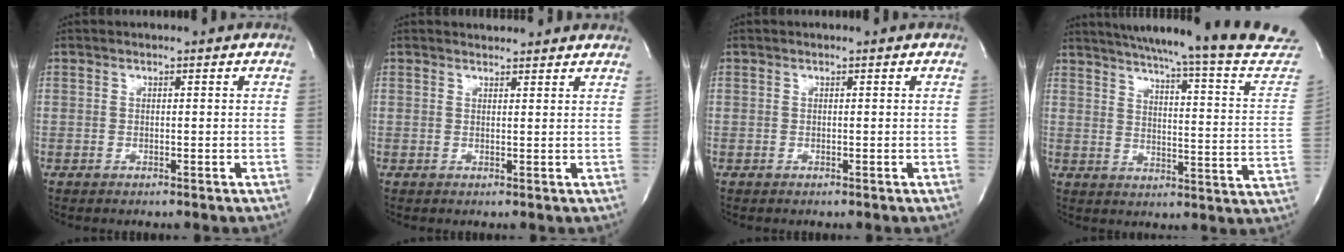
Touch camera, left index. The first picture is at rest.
{"total": 5.2, "force": [5.0, 0.9, 0.9], "torque": [-0.017, 0.016, 0.051]}
{"total": 0.0}
{"total": 29.5, "force": [27.1, -0.2, 11.6], "torque": [-0.180, -0.110, 0.326]}